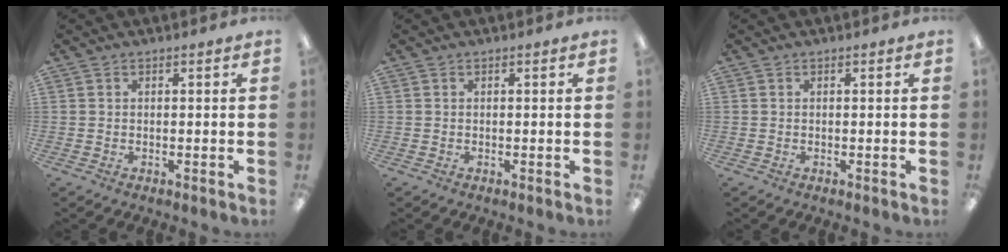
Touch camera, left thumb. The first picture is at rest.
{"total": 0.0}
{"total": 0.0}